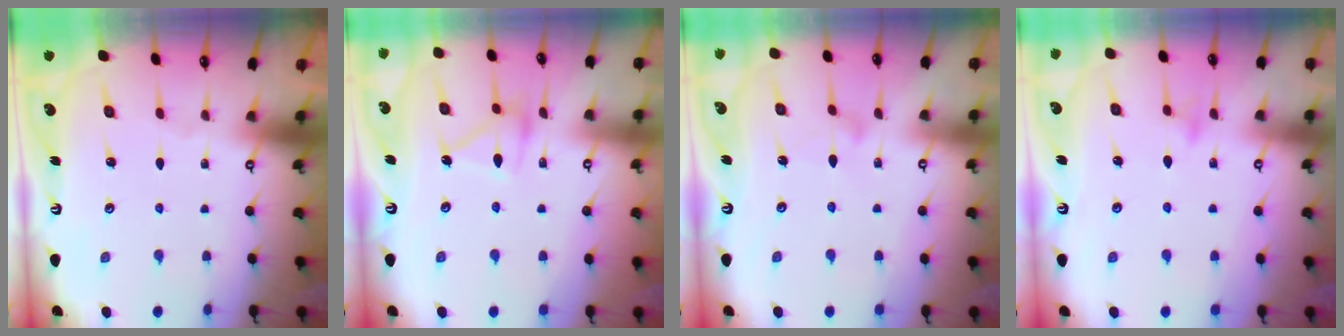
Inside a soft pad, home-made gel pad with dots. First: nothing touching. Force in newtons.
{"total": 12.3, "press": 12.3, "slide": 0.6}
{"total": 9.3, "press": 9.3, "slide": 0.4}
{"total": 8.5, "press": 8.5, "slide": 0.8}